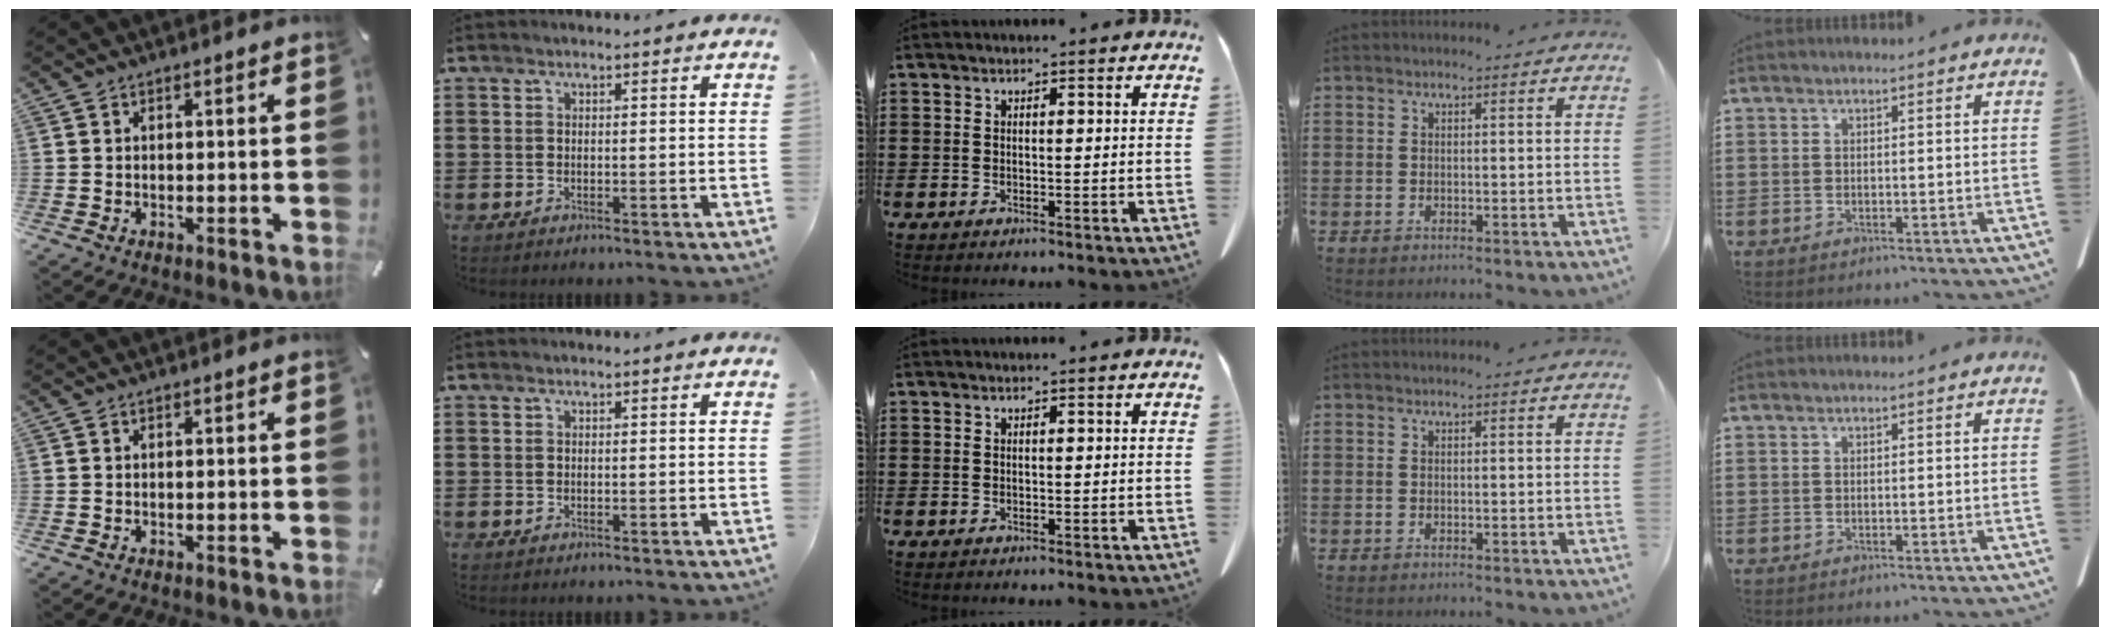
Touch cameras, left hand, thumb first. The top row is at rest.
{}